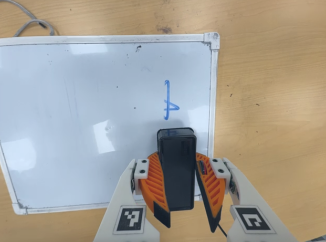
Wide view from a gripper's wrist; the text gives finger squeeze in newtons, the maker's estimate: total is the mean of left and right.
{"total": 11.5, "left": 10.9, "right": 12.0}